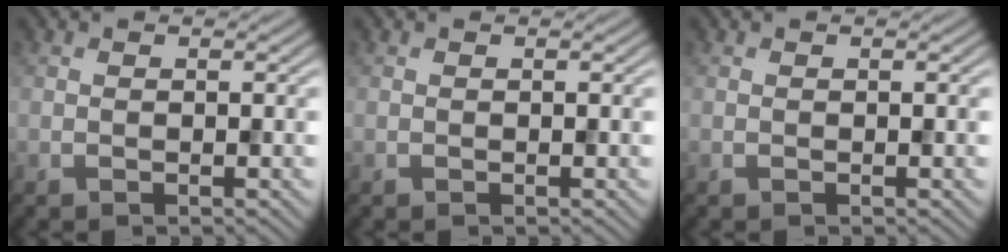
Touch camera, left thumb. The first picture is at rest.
{"total": 0.0}
{"total": 0.0}